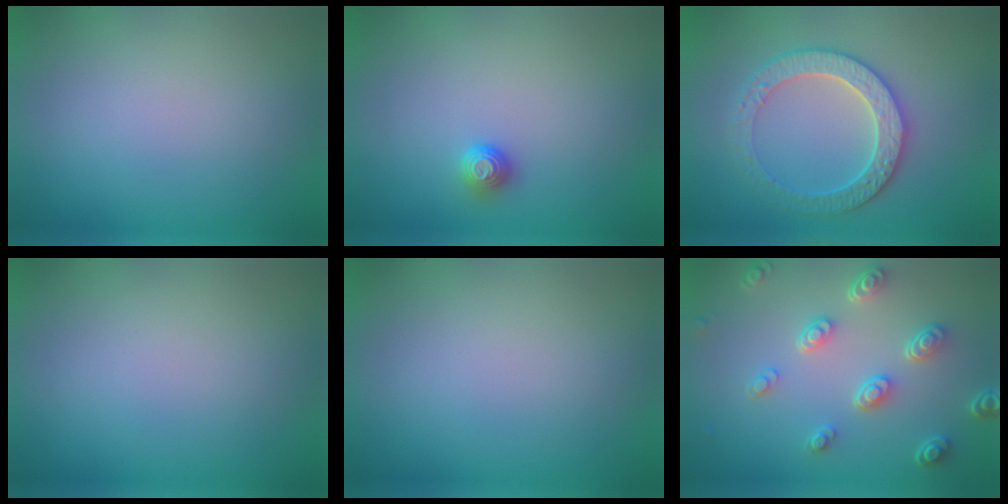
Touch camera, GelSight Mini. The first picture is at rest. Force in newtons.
{"total": 1.1, "press": 1.0, "slide": 0.4}
{"total": 4.0, "press": 3.8, "slide": 1.0}
{"total": 0.0}
{"total": 0.0}
{"total": 4.6, "press": 3.4, "slide": 3.0}